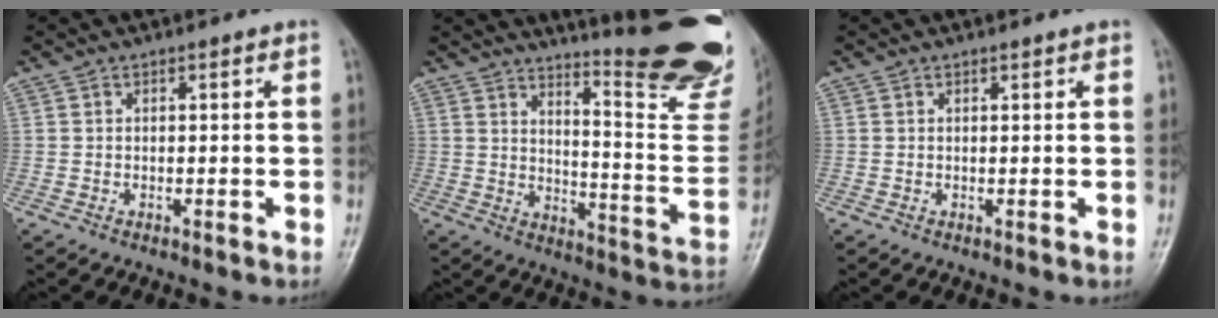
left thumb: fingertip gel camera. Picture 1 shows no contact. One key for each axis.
{"total": 23.7, "fx": 19.1, "fy": 2.7, "fz": 13.7, "tx": -0.157, "ty": -0.180, "tz": 0.243}
{"total": 0.8, "fx": 0.6, "fy": 0.2, "fz": 0.5, "tx": -0.006, "ty": -0.001, "tz": 0.006}